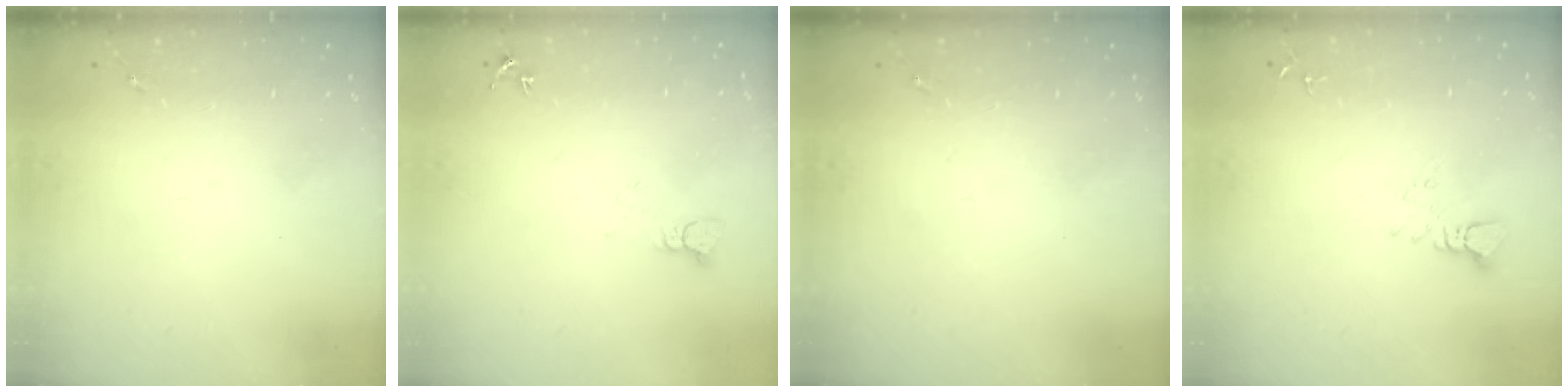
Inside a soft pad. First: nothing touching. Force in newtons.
{"total": 3.7, "press": 3.7, "slide": 0.1}
{"total": 0.0}
{"total": 3.3, "press": 3.3, "slide": 0.2}